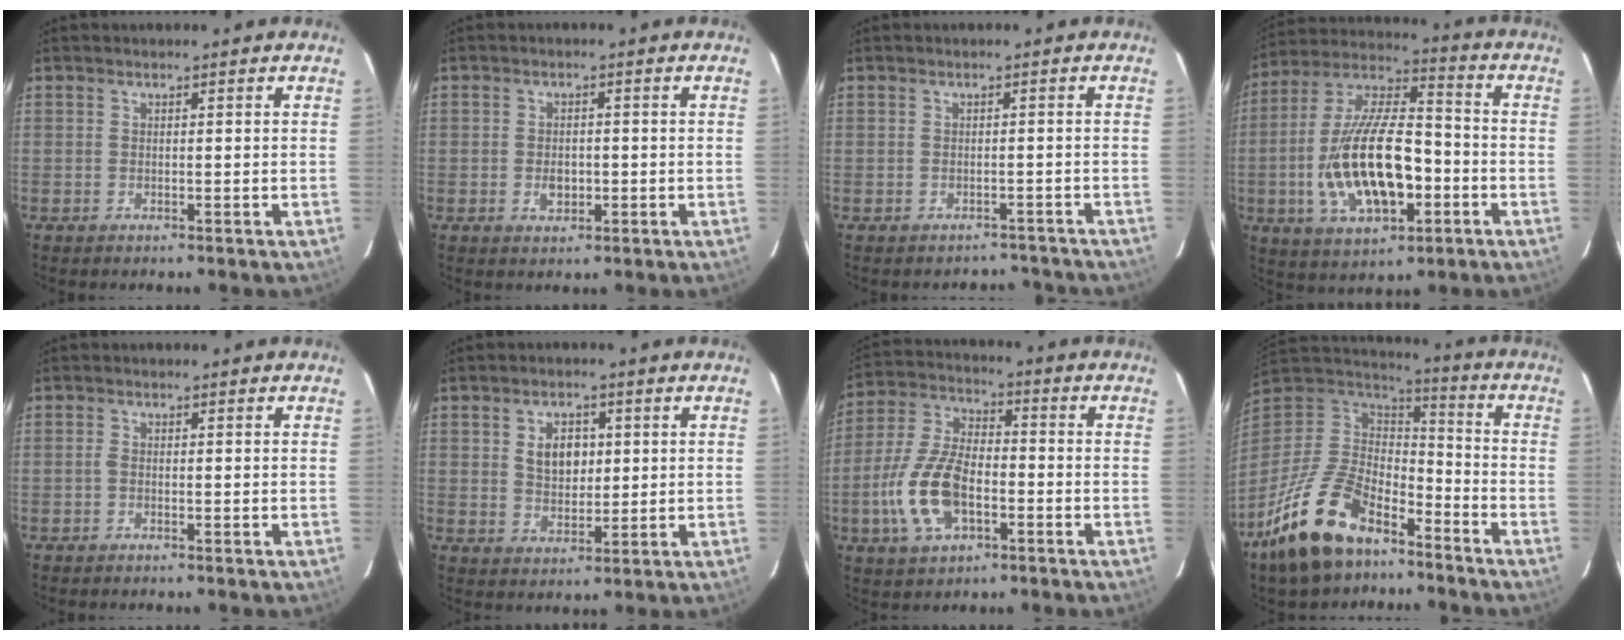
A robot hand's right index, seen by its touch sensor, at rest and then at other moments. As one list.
[{"total": 3.0, "force": [-0.6, 2.2, 1.9], "torque": [-0.032, 0.002, -0.007]}, {"total": 5.9, "force": [-5.4, 2.4, 0.7], "torque": [-0.005, 0.017, -0.054]}, {"total": 20.2, "force": [-4.8, 8.8, 17.5], "torque": [-0.356, 0.001, -0.079]}, {"total": 0.5, "force": [-0.2, 0.2, 0.4], "torque": [-0.005, 0.003, -0.005]}, {"total": 5.9, "force": [1.5, 3.9, 4.2], "torque": [-0.068, 0.007, 0.031]}, {"total": 13.6, "force": [-4.4, 7.0, 10.9], "torque": [-0.237, 0.006, -0.081]}, {"total": 20.6, "force": [-13.4, 10.4, 11.8], "torque": [-0.257, -0.008, -0.231]}]